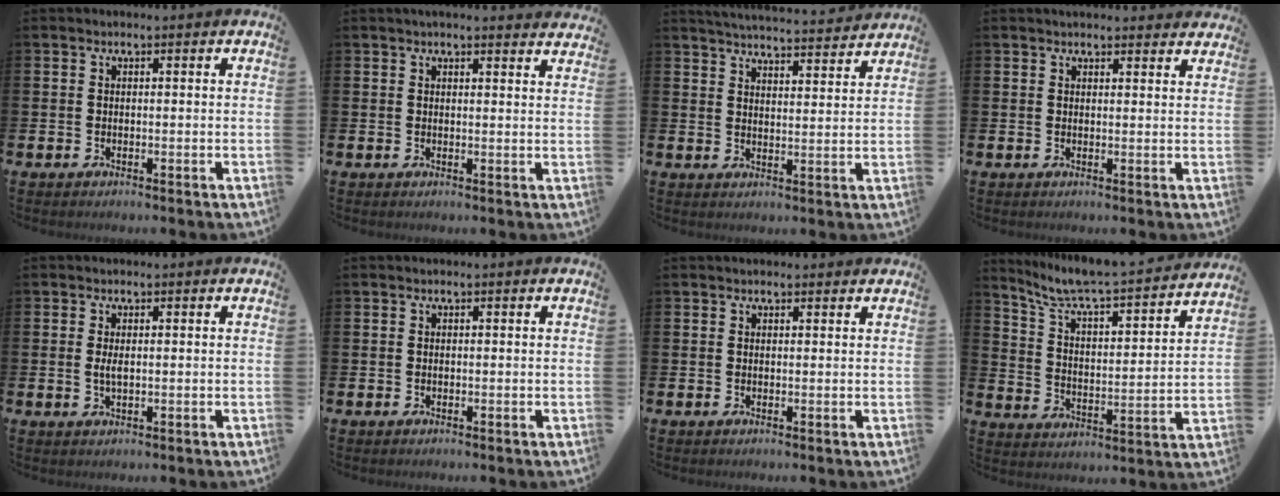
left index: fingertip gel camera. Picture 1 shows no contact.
{"total": 2.3, "force": [2.3, -0.2, 0.1], "torque": [-0.002, -0.011, 0.041]}
{"total": 5.0, "force": [5.0, 0.1, 0.5], "torque": [-0.019, -0.039, 0.087]}
{"total": 2.2, "force": [2.2, 0.3, -0.1], "torque": [0.008, -0.012, 0.038]}
{"total": 1.7, "force": [0.2, 0.6, 1.6], "torque": [-0.024, 0.001, 0.000]}
{"total": 0.0}
{"total": 1.0, "force": [0.9, 0.4, 0.2], "torque": [0.006, 0.003, 0.013]}
{"total": 7.6, "force": [7.2, 0.3, 2.6], "torque": [-0.085, -0.060, 0.117]}